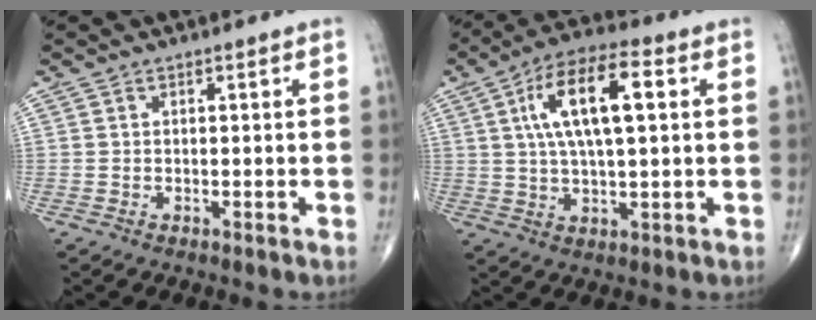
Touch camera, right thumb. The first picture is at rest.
{"total": 14.2, "force": [3.5, 5.2, 12.8], "torque": [-0.230, 0.014, 0.056]}